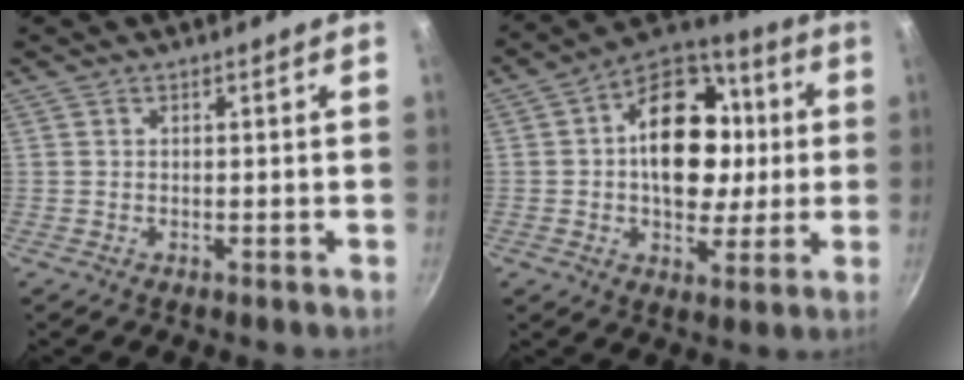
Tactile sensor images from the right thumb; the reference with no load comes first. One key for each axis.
{"total": 19.1, "fx": 1.4, "fy": 13.6, "fz": 13.2, "tx": -0.157, "ty": 0.024, "tz": 0.012}